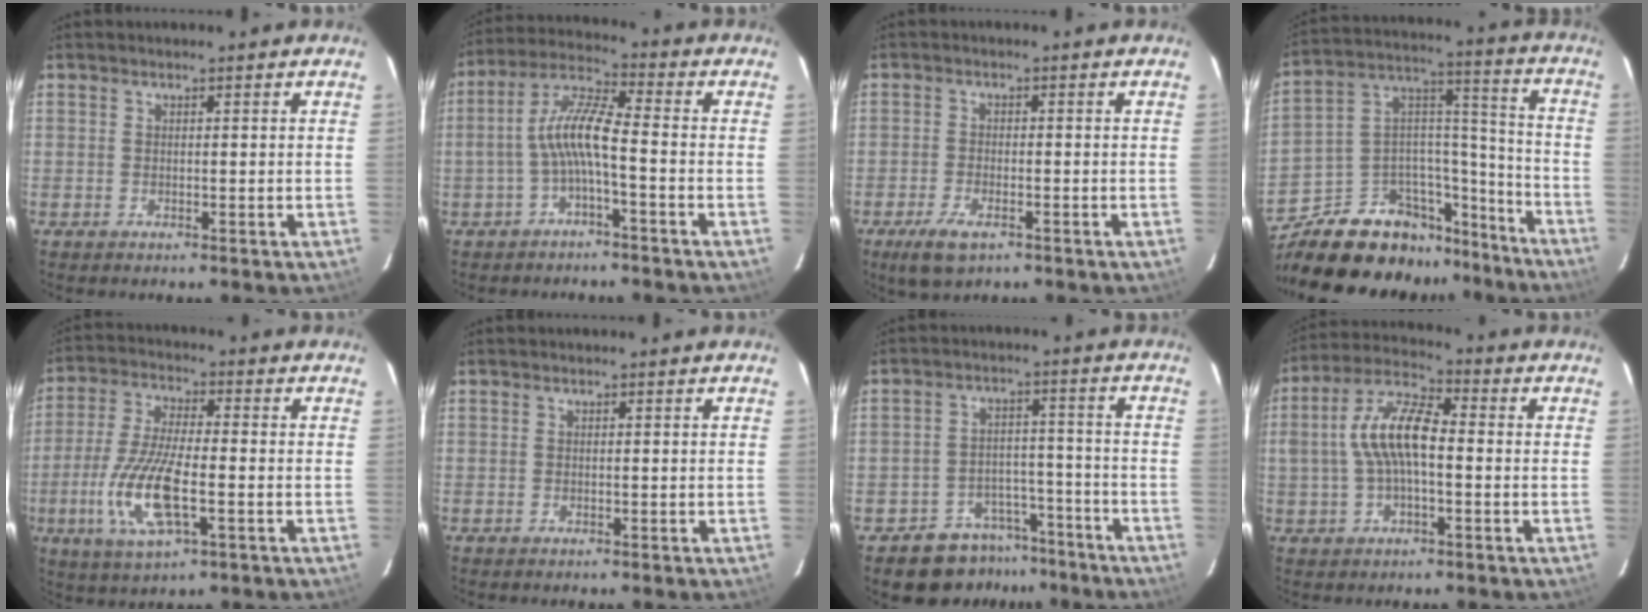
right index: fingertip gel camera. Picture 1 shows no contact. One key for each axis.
{"total": 7.5, "fx": -2.2, "fy": 1.0, "fz": 7.1, "tx": -0.166, "ty": 0.018, "tz": -0.042}
{"total": 5.6, "fx": -3.4, "fy": 2.3, "fz": 3.8, "tx": -0.096, "ty": -0.013, "tz": -0.062}
{"total": 21.1, "fx": -16.9, "fy": 10.4, "fz": 7.1, "tx": -0.145, "ty": 0.078, "tz": -0.253}
{"total": 13.1, "fx": -3.7, "fy": 4.1, "fz": 11.9, "tx": -0.254, "ty": -0.011, "tz": -0.071}
{"total": 0.0}
{"total": 8.6, "fx": -6.4, "fy": 5.6, "fz": 0.9, "tx": -0.021, "ty": 0.038, "tz": -0.085}
{"total": 10.6, "fx": -0.4, "fy": 4.5, "fz": 9.6, "tx": -0.197, "ty": 0.019, "tz": -0.011}